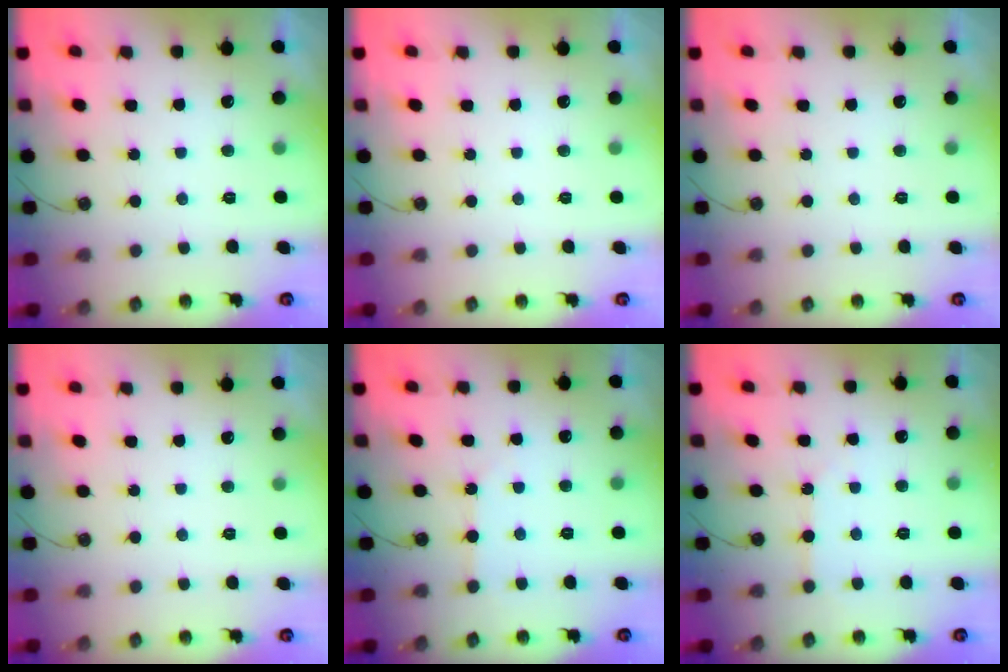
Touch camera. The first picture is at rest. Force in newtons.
{"total": 0.0}
{"total": 0.0}
{"total": 0.0}
{"total": 2.5, "press": 2.4, "slide": 0.4}
{"total": 4.8, "press": 4.8, "slide": 0.7}